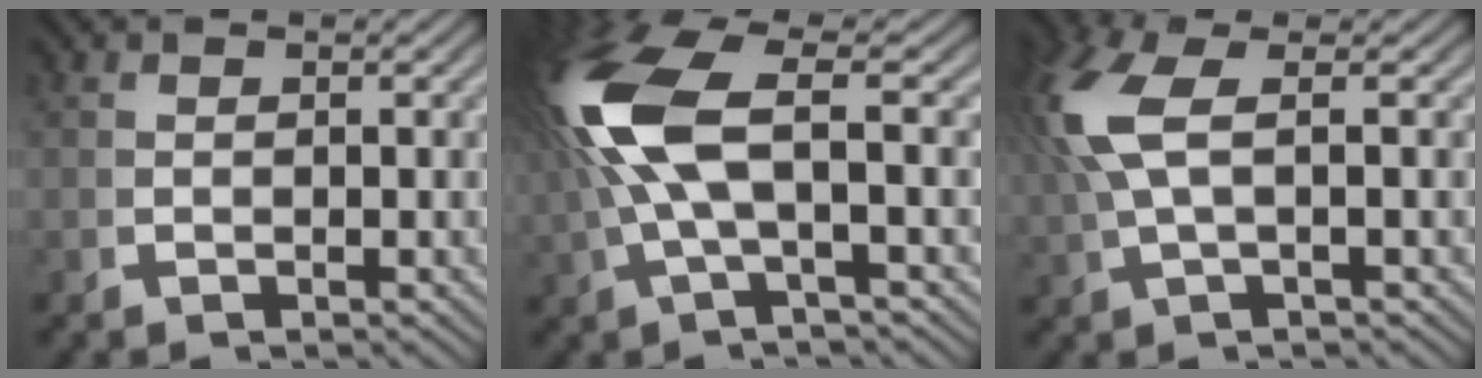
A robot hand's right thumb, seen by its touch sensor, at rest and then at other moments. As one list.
[{"total": 8.8, "force": [1.2, 3.2, 8.1], "torque": [-0.180, 0.007, 0.026]}, {"total": 5.3, "force": [1.3, 1.9, 4.7], "torque": [-0.117, 0.004, 0.031]}]